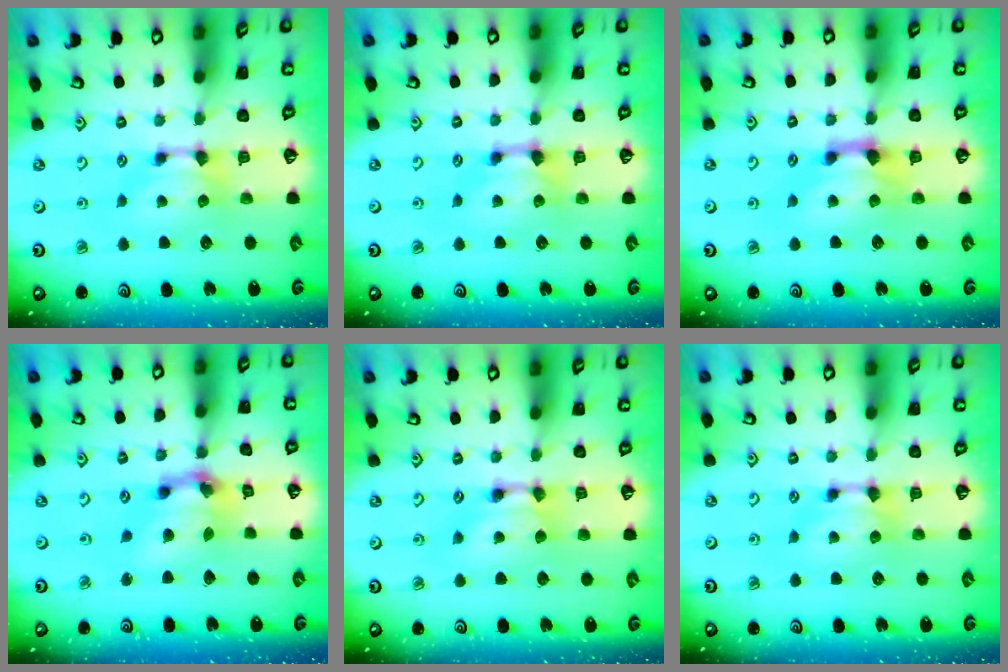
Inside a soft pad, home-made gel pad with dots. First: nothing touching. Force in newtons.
{"total": 0.9, "press": 0.6, "slide": 0.6}
{"total": 1.5, "press": 0.7, "slide": 1.3}
{"total": 6.5, "press": 6.1, "slide": 2.1}
{"total": 1.7, "press": 1.7, "slide": 0.1}
{"total": 0.0}